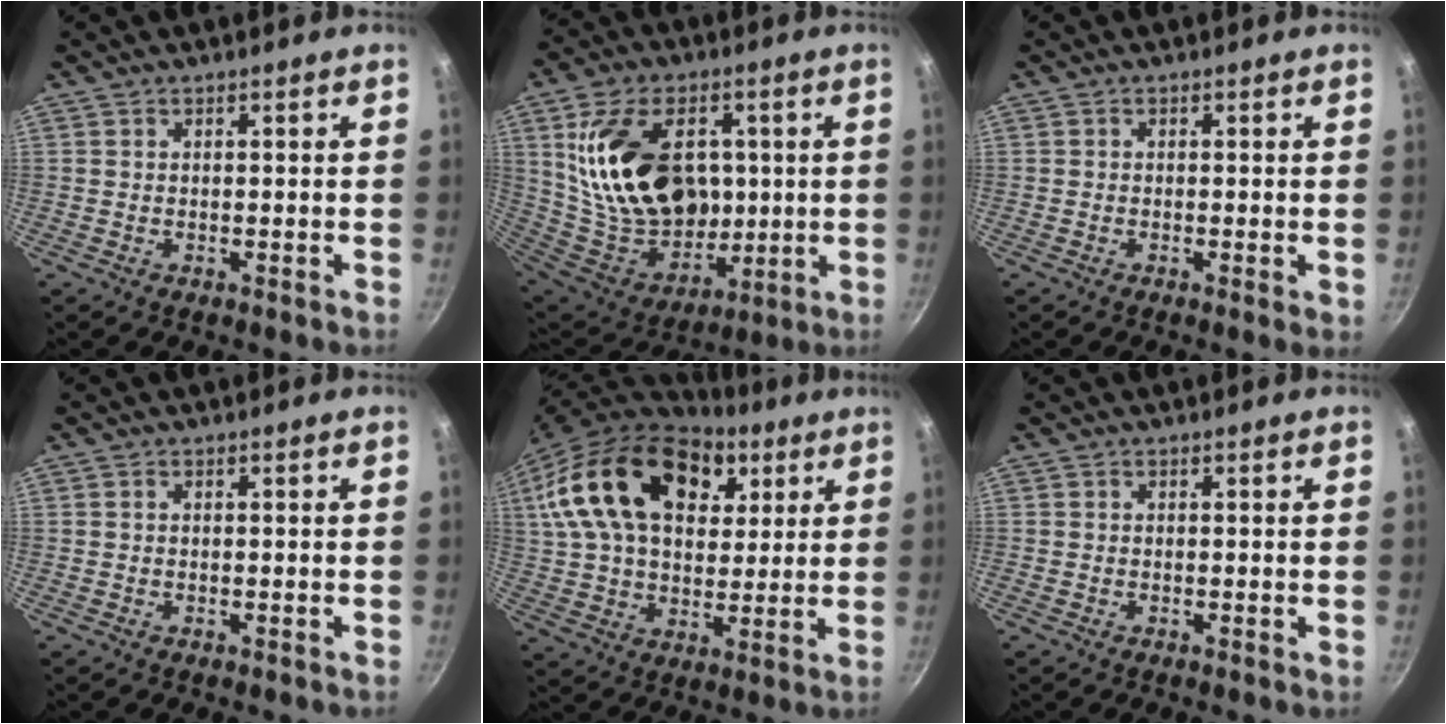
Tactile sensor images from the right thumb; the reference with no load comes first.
{"total": 24.7, "force": [5.0, 16.9, 17.3], "torque": [-0.274, -0.017, 0.108]}
{"total": 1.4, "force": [-0.3, 0.2, 1.3], "torque": [-0.020, -0.003, -0.007]}
{"total": 0.0}
{"total": 26.2, "force": [9.9, 16.6, 17.7], "torque": [-0.292, -0.001, 0.164]}
{"total": 0.0}